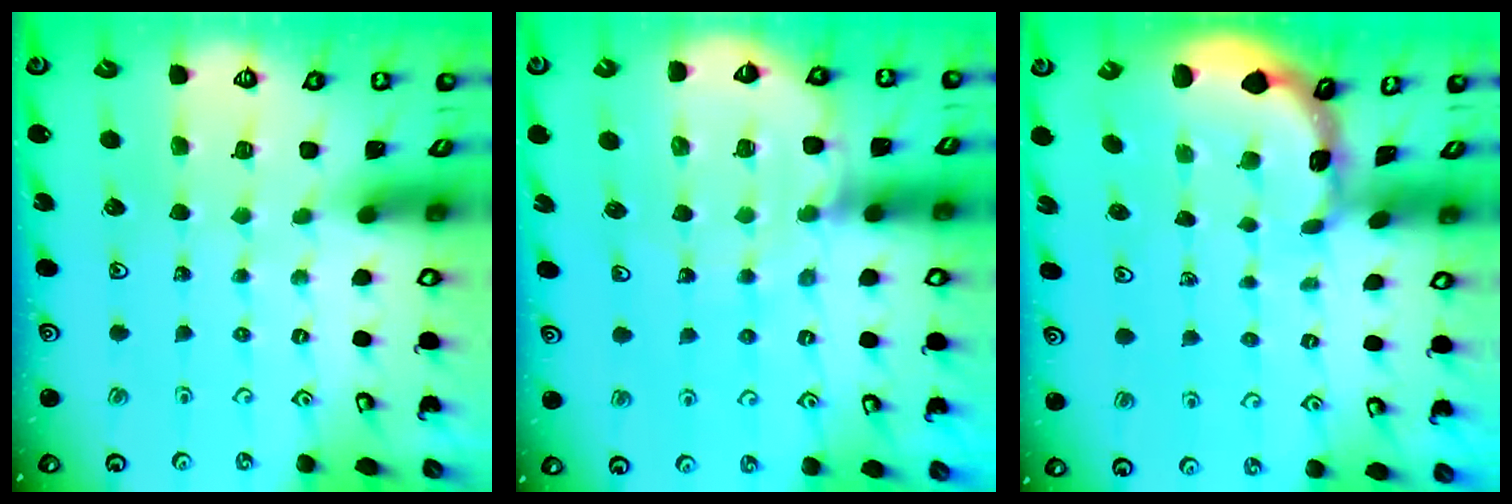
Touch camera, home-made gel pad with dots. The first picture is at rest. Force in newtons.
{"total": 8.6, "press": 8.1, "slide": 2.7}
{"total": 1.4, "press": 1.4, "slide": 0.1}